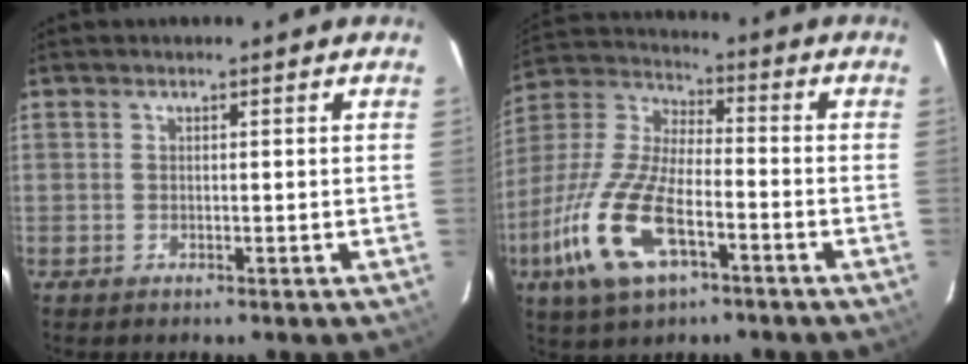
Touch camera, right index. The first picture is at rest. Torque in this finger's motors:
{"motor_torque": [1.83, -0.32, 1.05, 0.21]}